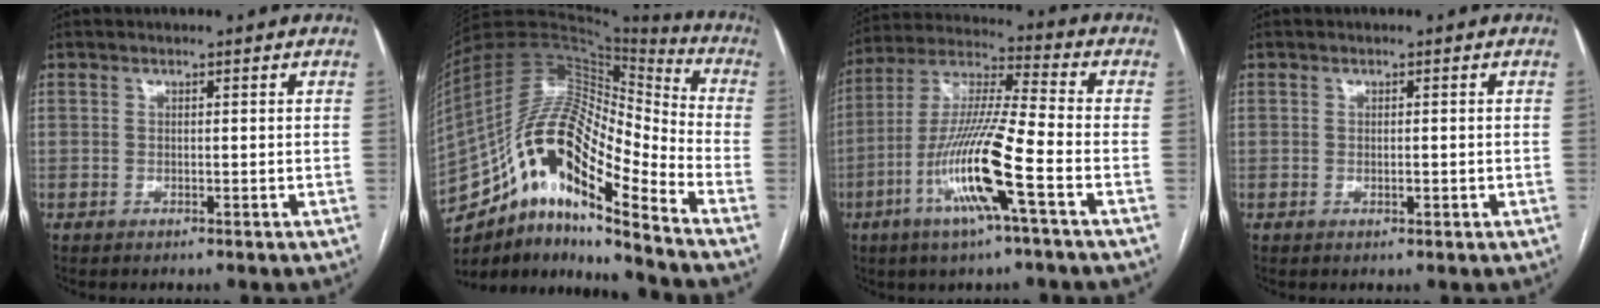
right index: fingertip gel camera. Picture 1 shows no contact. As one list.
[{"total": 20.4, "force": [-11.5, 4.9, 16.1], "torque": [-0.317, 0.033, -0.198]}, {"total": 15.1, "force": [-5.7, 0.2, 14.0], "torque": [-0.284, -0.008, -0.112]}, {"total": 1.1, "force": [-0.2, 0.4, 1.0], "torque": [-0.018, -0.001, -0.001]}]